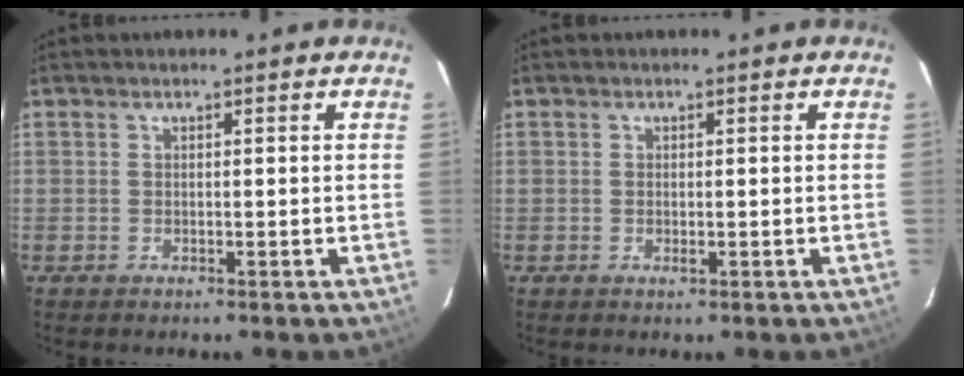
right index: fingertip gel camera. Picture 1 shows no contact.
{"total": 0.6, "force": [0.0, 0.4, 0.4], "torque": [-0.007, 0.001, 0.002]}